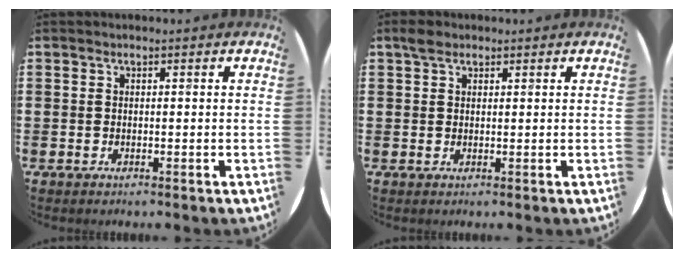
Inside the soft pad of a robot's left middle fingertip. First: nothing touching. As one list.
[{"total": 1.7, "force": [1.3, 0.9, 0.6], "torque": [-0.006, 0.002, 0.023]}]